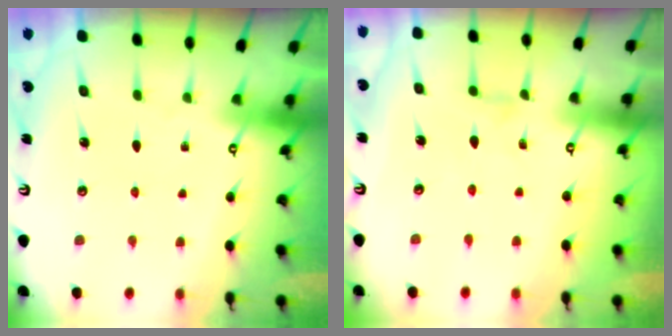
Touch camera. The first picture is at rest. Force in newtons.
{"total": 0.7, "press": 0.7, "slide": 0.2}